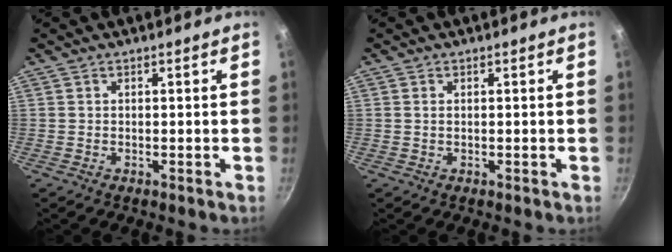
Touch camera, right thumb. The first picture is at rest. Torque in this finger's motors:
{"motor_torque": [-0.32, -0.27, -0.08, 0.09, -0.02]}